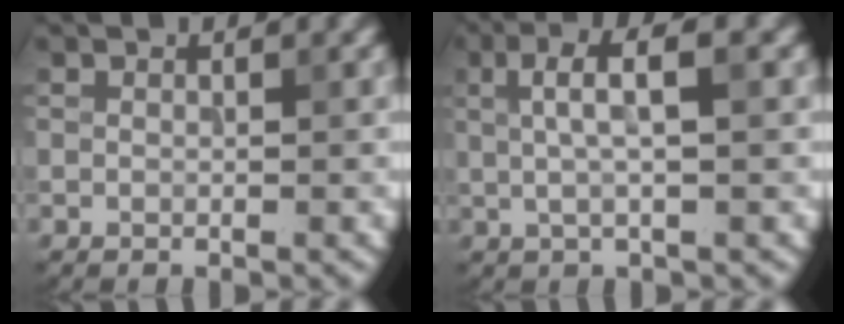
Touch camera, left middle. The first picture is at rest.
{"total": 4.2, "force": [1.0, 1.0, 4.0], "torque": [-0.072, 0.010, 0.016]}